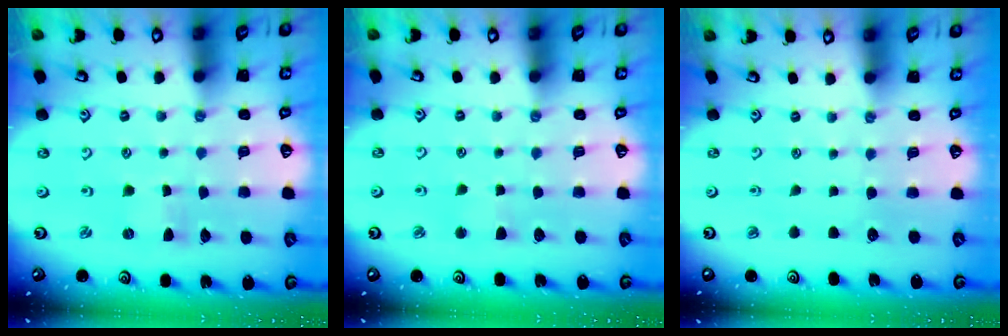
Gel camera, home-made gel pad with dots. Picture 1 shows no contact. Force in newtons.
{"total": 2.1, "press": 2.1, "slide": 0.5}
{"total": 0.0}